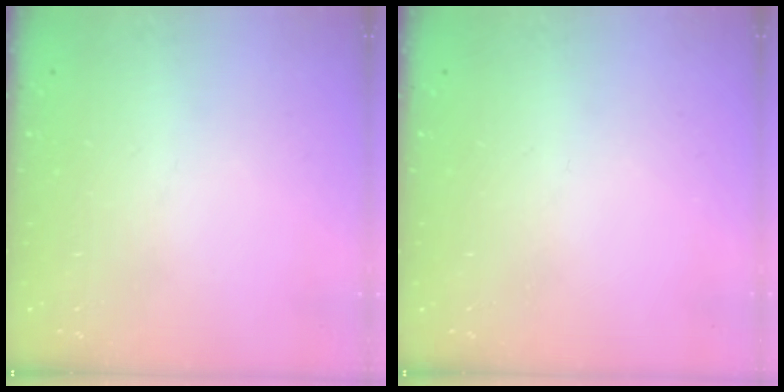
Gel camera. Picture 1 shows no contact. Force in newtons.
{"total": 0.0}